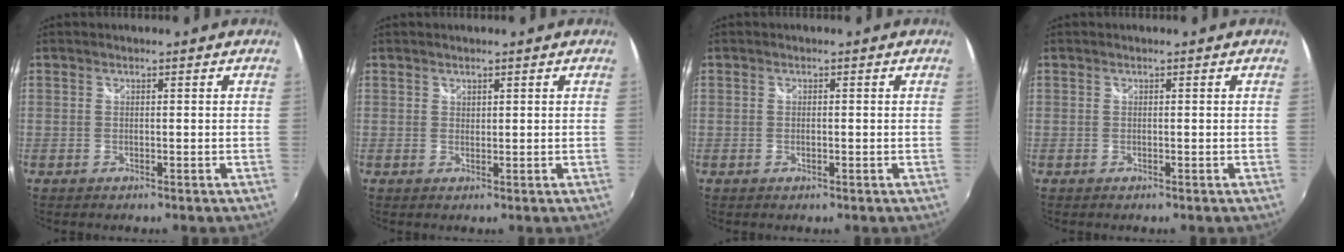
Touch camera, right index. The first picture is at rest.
{"total": 0.8, "force": [0.6, 0.4, 0.1], "torque": [0.000, 0.001, 0.011]}
{"total": 0.8, "force": [-0.1, 0.4, 0.6], "torque": [-0.012, -0.001, -0.003]}
{"total": 0.0}